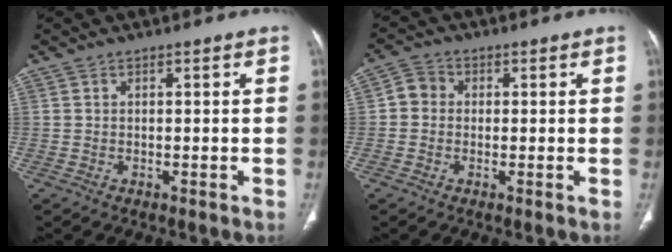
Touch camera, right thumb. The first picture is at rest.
{"total": 3.6, "force": [-0.1, 3.3, 1.5], "torque": [-0.013, 0.010, -0.012]}